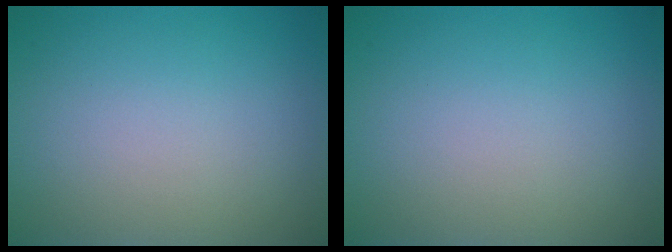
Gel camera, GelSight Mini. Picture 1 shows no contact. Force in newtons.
{"total": 0.0}